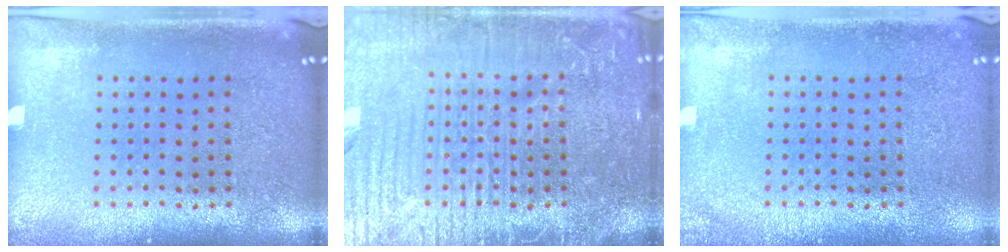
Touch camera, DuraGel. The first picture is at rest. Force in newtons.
{"total": 7.2, "press": 7.1, "slide": 0.9}
{"total": 1.1, "press": 1.1, "slide": 0.1}